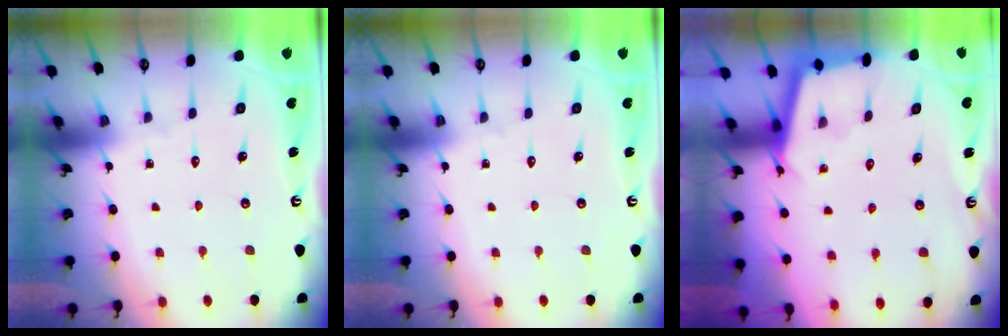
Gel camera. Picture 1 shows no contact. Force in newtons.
{"total": 0.0}
{"total": 2.7, "press": 2.7, "slide": 0.3}